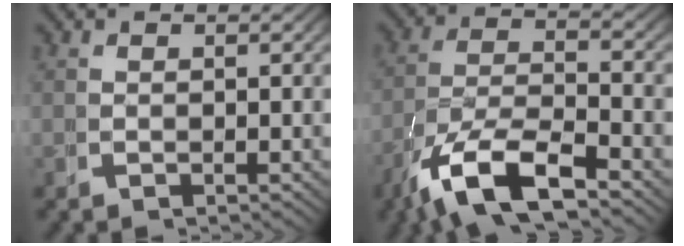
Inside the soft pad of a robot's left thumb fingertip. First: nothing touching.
{"total": 8.9, "force": [-3.0, 4.9, 6.8], "torque": [-0.150, -0.029, -0.038]}